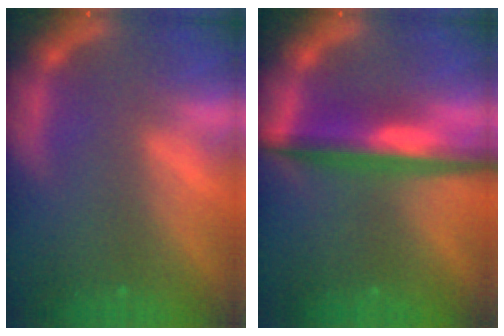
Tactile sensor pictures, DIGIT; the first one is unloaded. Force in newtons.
{"total": 6.5}